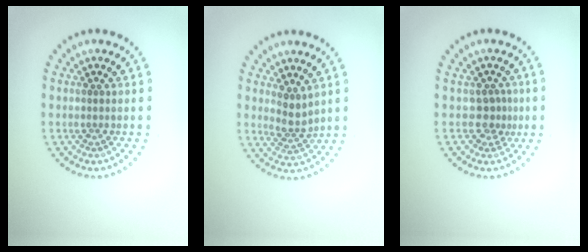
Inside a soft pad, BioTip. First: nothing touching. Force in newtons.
{"total": 2.2, "press": 1.7, "slide": 1.5}
{"total": 1.8, "press": 1.3, "slide": 1.1}